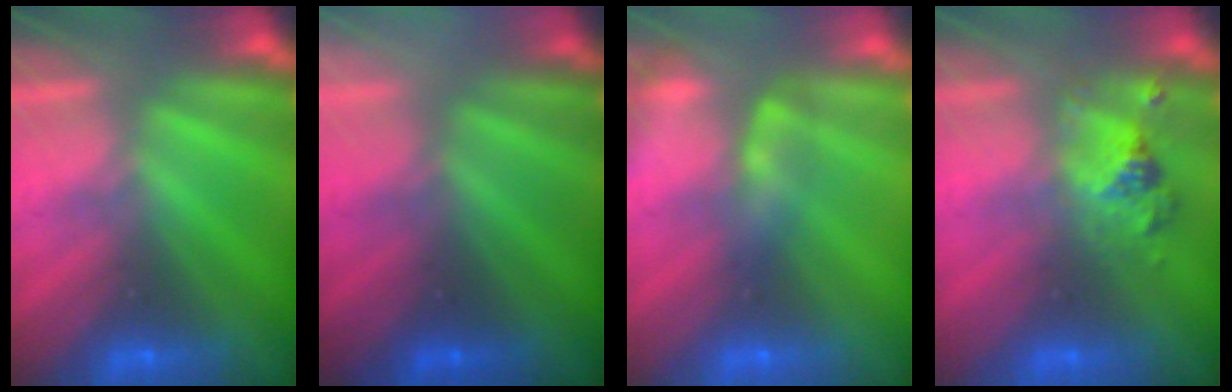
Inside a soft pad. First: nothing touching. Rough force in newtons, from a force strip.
{"total": 2.7}
{"total": 2.4}
{"total": 2.4}